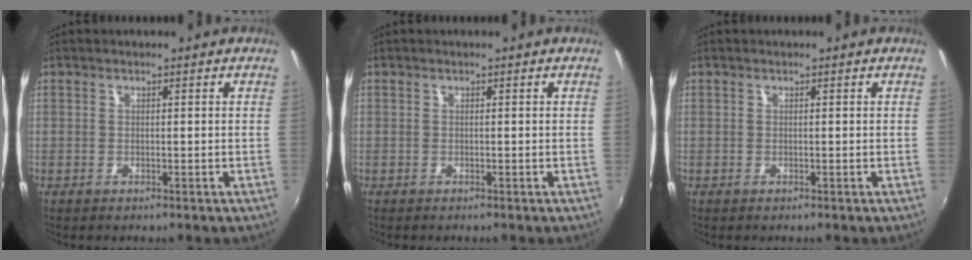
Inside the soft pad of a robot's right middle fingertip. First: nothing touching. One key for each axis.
{"total": 0.0}
{"total": 0.0}